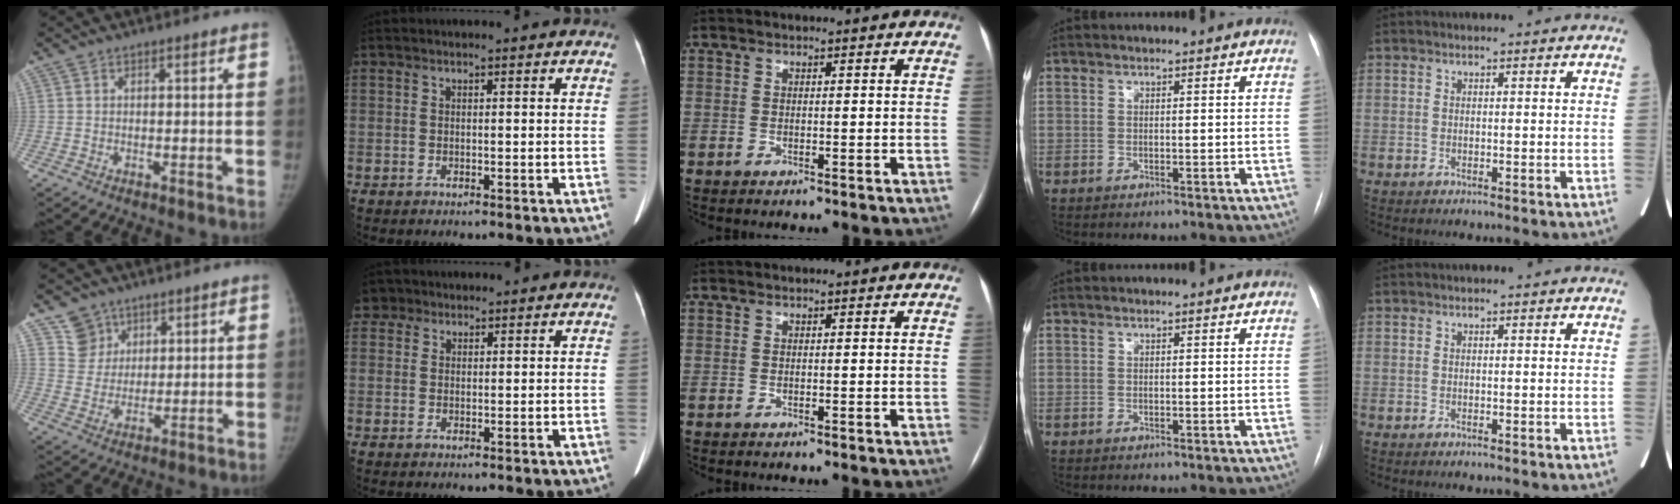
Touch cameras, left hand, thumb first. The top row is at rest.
{"thumb": {"total": 6.1, "force": [3.8, 4.7, -0.1], "torque": [0.035, -0.035, 0.077]}, "index": {"total": 3.0, "force": [1.7, 2.5, 0.1], "torque": [0.000, 0.019, 0.028]}}